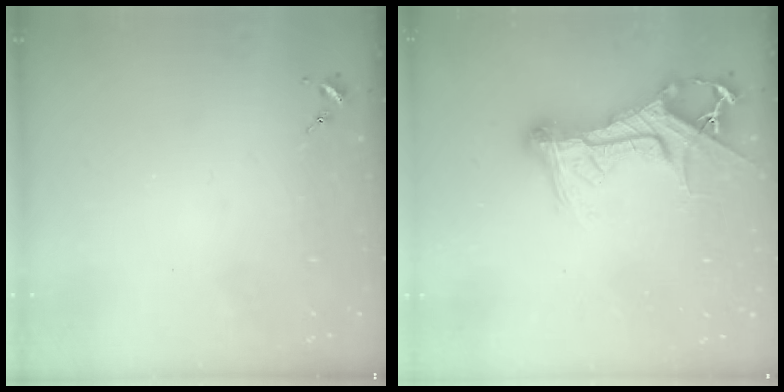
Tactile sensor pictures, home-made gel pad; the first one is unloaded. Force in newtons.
{"total": 17.1, "press": 17.0, "slide": 1.6}